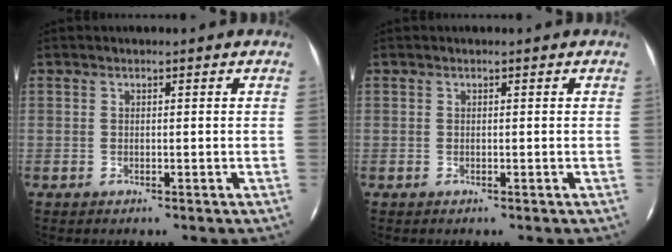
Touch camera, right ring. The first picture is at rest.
{"total": 0.0}